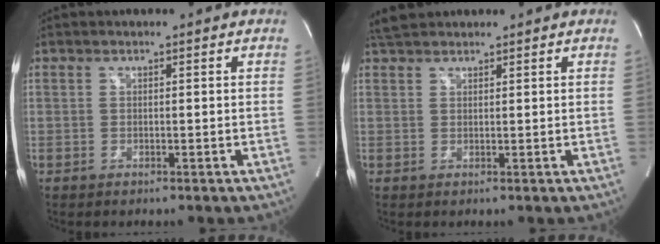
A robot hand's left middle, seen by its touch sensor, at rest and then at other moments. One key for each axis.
{"total": 3.3, "fx": 3.0, "fy": 1.0, "fz": 0.8, "tx": -0.020, "ty": 0.024, "tz": 0.055}